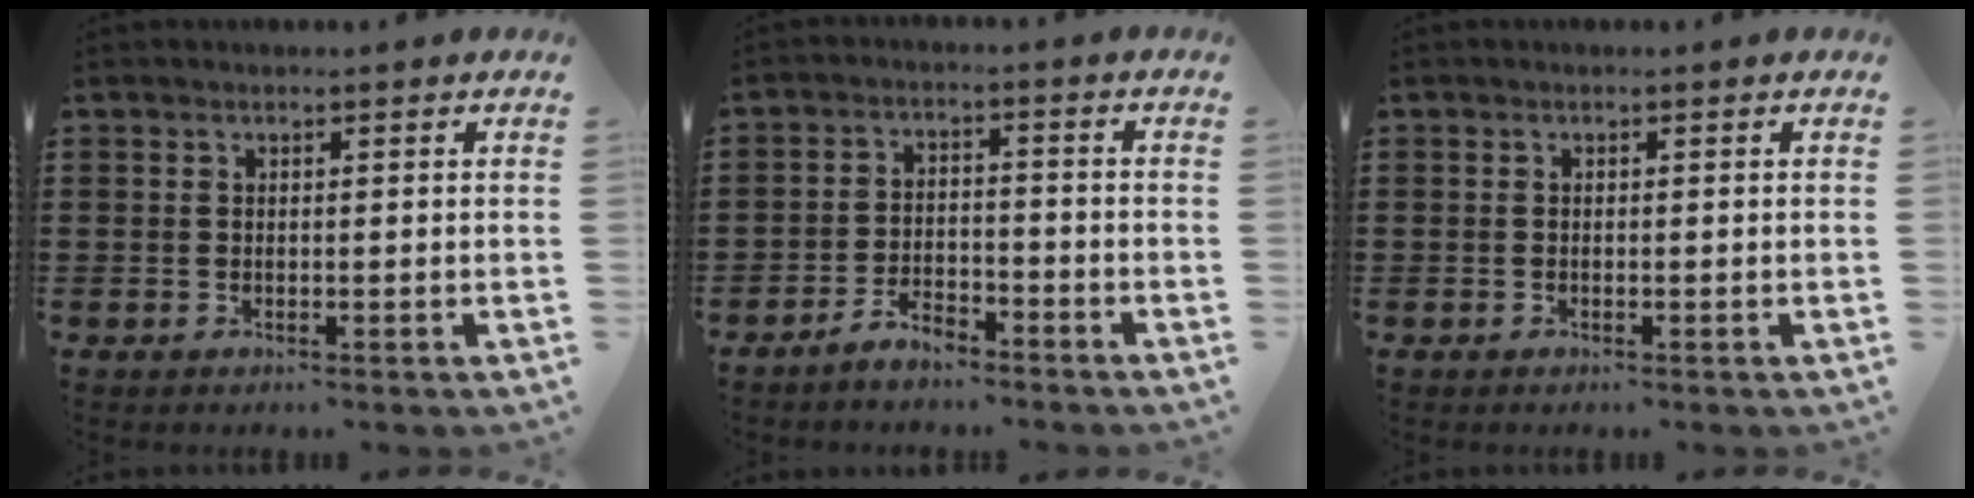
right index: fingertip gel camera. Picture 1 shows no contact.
{"total": 4.1, "force": [-3.8, 1.0, 1.0], "torque": [-0.025, 0.010, -0.077]}
{"total": 0.0}